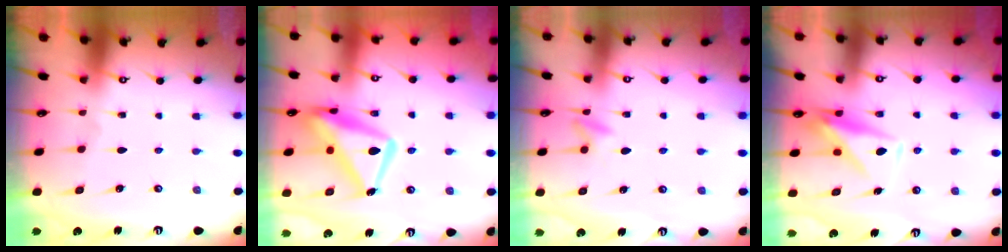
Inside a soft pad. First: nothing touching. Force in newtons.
{"total": 18.3, "press": 18.2, "slide": 1.6}
{"total": 5.2, "press": 5.1, "slide": 1.0}
{"total": 8.6, "press": 8.6, "slide": 0.9}